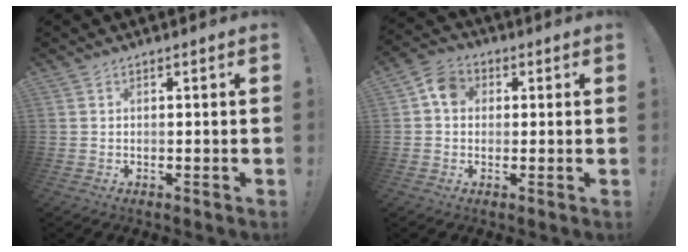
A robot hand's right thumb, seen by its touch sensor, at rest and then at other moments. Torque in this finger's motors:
{"motor_torque": [0.54, 0.47, 0.39, 0.11, 0.07]}